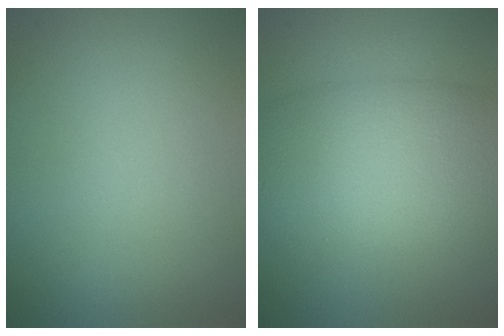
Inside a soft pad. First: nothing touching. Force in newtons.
{"total": 9.2, "press": 9.2, "slide": 0.2}